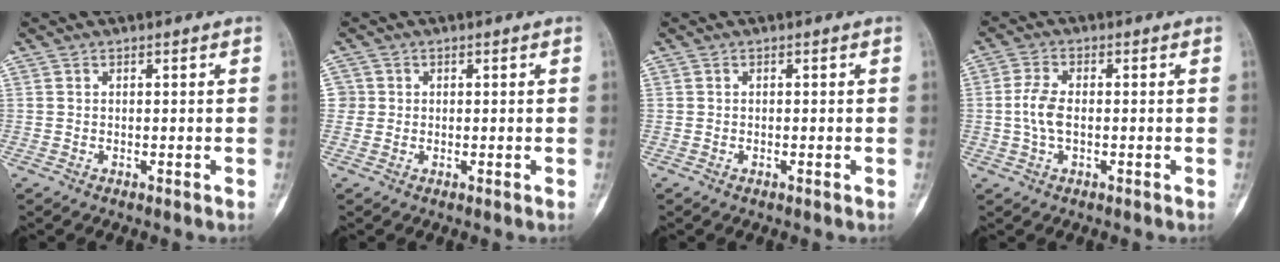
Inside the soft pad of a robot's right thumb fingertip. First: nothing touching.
{"total": 1.8, "force": [0.1, 1.8, -0.1], "torque": [0.015, 0.006, -0.002]}
{"total": 0.0}
{"total": 5.0, "force": [-0.3, 2.6, 4.2], "torque": [-0.096, 0.003, -0.014]}